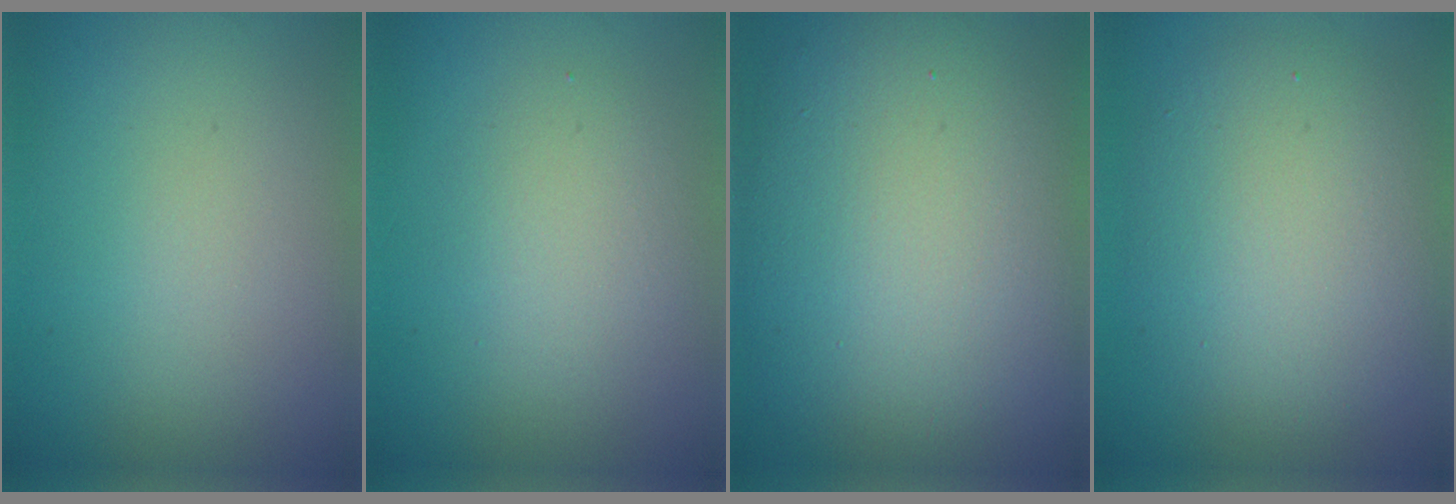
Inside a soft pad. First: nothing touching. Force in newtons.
{"total": 2.7, "press": 2.7, "slide": 0.1}
{"total": 14.8, "press": 14.8, "slide": 0.9}
{"total": 7.5, "press": 7.4, "slide": 0.9}